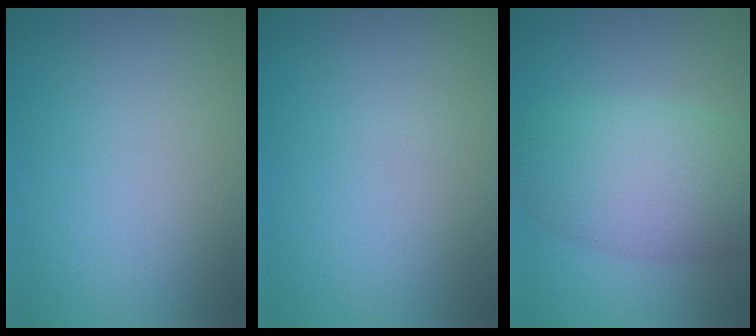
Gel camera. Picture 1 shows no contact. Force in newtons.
{"total": 0.0}
{"total": 7.7, "press": 7.7, "slide": 0.3}